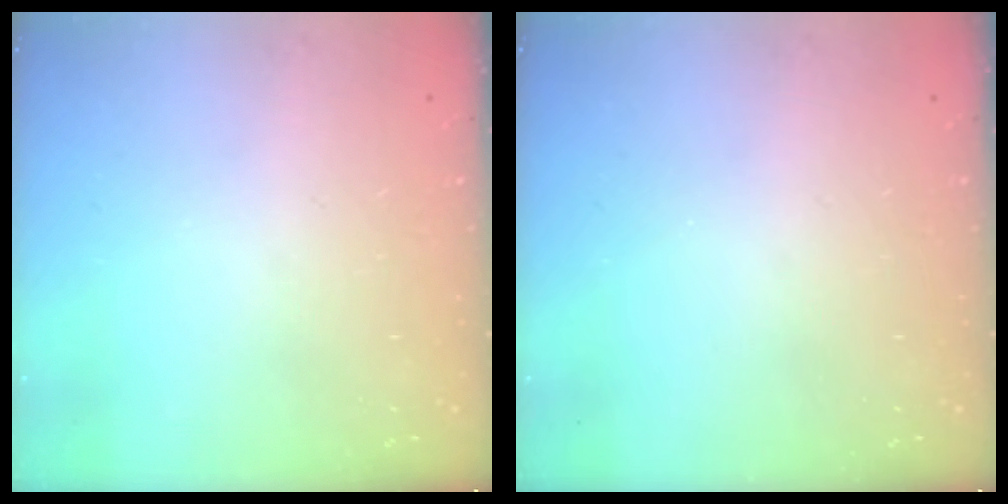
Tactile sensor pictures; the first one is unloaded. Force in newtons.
{"total": 0.0}